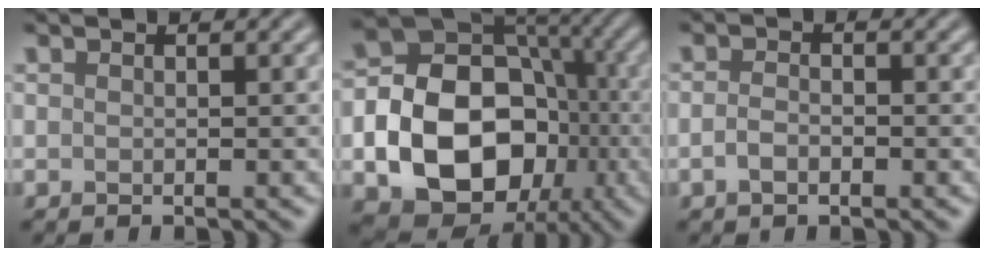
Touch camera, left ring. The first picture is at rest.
{"total": 14.1, "force": [-3.5, 10.4, 8.8], "torque": [-0.140, -0.010, -0.068]}
{"total": 1.7, "force": [-0.7, 0.9, 1.3], "torque": [-0.025, 0.000, -0.017]}